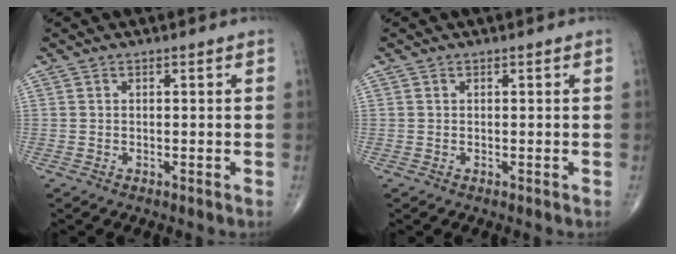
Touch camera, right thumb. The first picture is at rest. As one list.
[{"total": 0.0}]